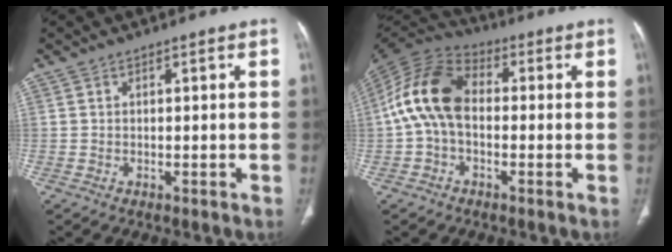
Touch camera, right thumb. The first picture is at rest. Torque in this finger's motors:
{"motor_torque": [1.85, 2.54, 0.91, -0.82, 0.19]}